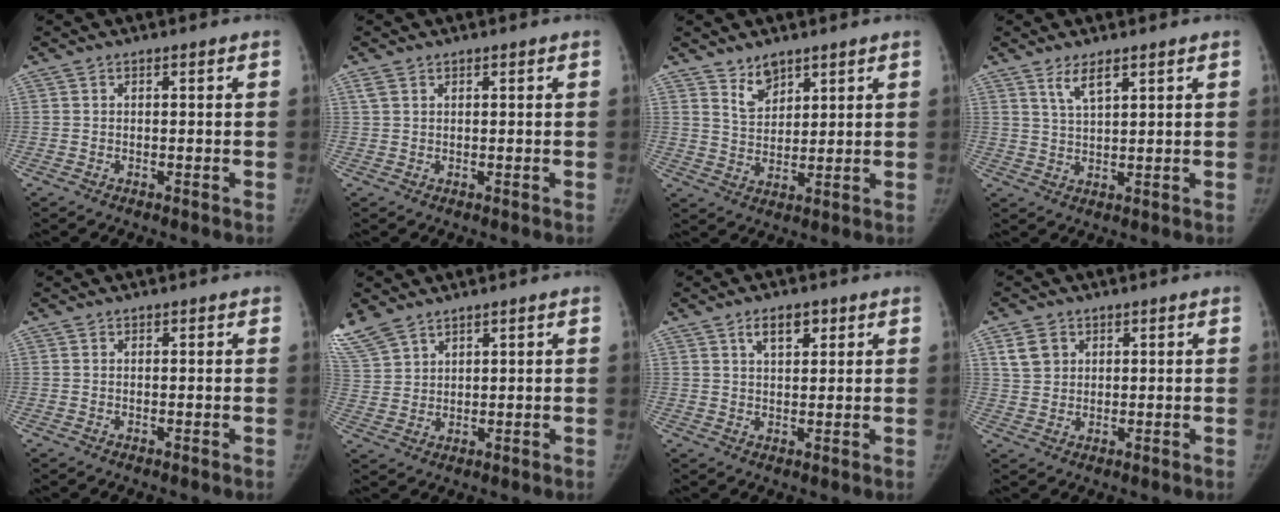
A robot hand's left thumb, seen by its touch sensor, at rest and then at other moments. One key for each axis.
{"total": 1.4, "fx": 0.9, "fy": 0.8, "fz": 0.8, "tx": -0.016, "ty": 0.007, "tz": 0.023}
{"total": 5.1, "fx": 3.7, "fy": 2.7, "fz": 2.1, "tx": -0.014, "ty": -0.034, "tz": 0.074}
{"total": 4.1, "fx": 2.7, "fy": 1.2, "fz": 3.0, "tx": -0.051, "ty": -0.014, "tz": 0.056}
{"total": 0.0}
{"total": 9.1, "fx": 6.9, "fy": 4.8, "fz": 3.6, "tx": -0.086, "ty": -0.007, "tz": 0.153}
{"total": 4.6, "fx": 2.4, "fy": 2.3, "fz": 3.1, "tx": -0.035, "ty": -0.009, "tz": 0.040}
{"total": 4.8, "fx": 2.1, "fy": 3.7, "fz": 2.1, "tx": -0.023, "ty": -0.005, "tz": 0.045}